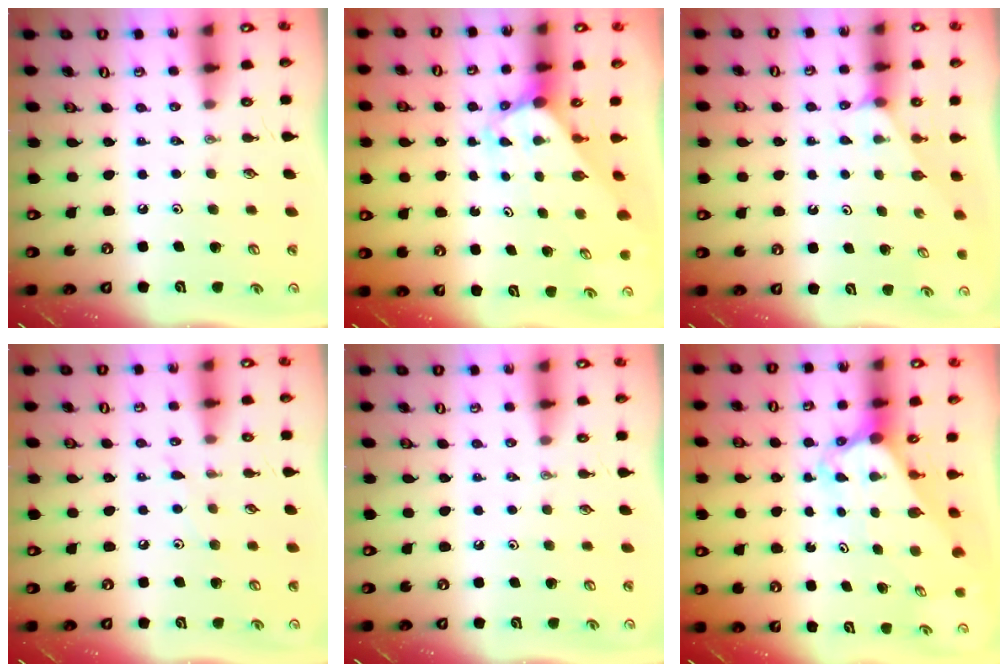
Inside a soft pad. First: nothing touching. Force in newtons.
{"total": 3.2, "press": 3.2, "slide": 0.3}
{"total": 2.6, "press": 2.6, "slide": 0.3}
{"total": 3.7, "press": 3.6, "slide": 0.6}
{"total": 0.0}
{"total": 3.4, "press": 3.4, "slide": 0.3}